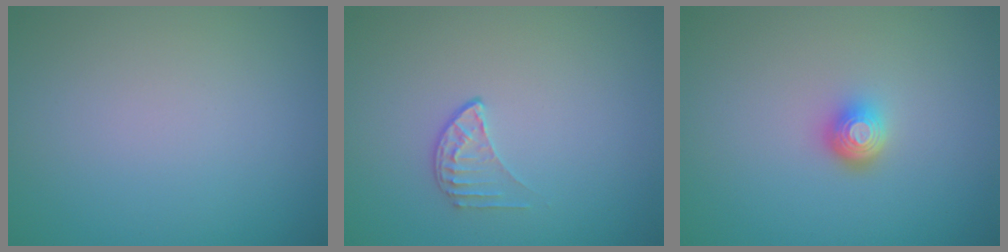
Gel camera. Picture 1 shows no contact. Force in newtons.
{"total": 1.4, "press": 0.9, "slide": 1.1}
{"total": 2.1, "press": 1.5, "slide": 1.5}